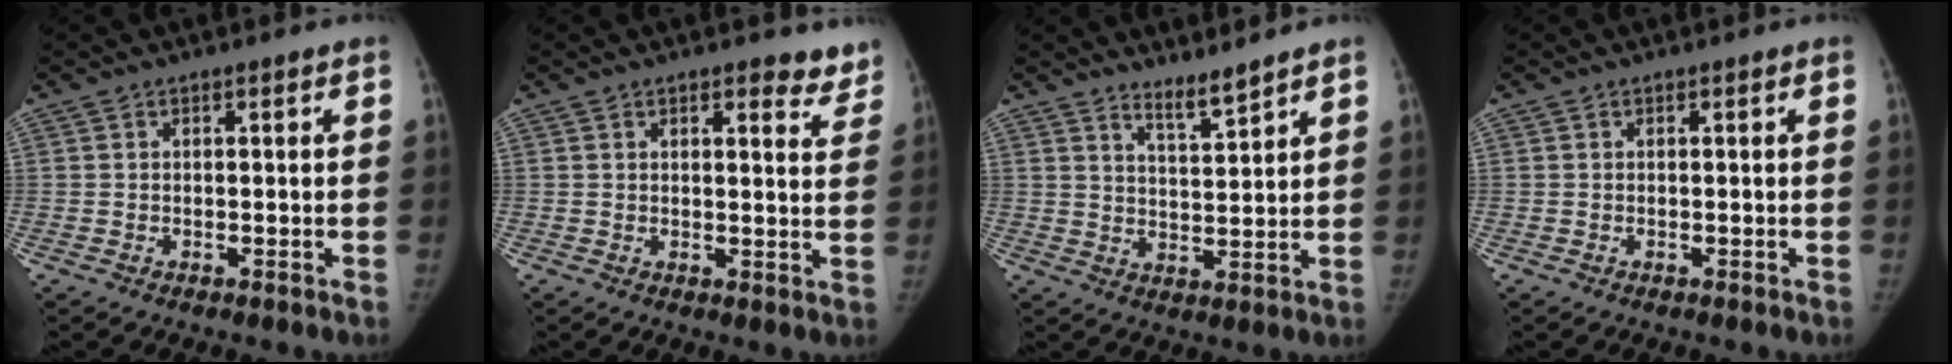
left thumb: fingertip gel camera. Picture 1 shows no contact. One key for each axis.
{"total": 5.9, "fx": 4.7, "fy": 2.2, "fz": 2.8, "tx": 0.002, "ty": -0.024, "tz": 0.046}
{"total": 4.4, "fx": 4.0, "fy": 0.2, "fz": 1.8, "tx": -0.029, "ty": -0.044, "tz": 0.077}
{"total": 0.0}